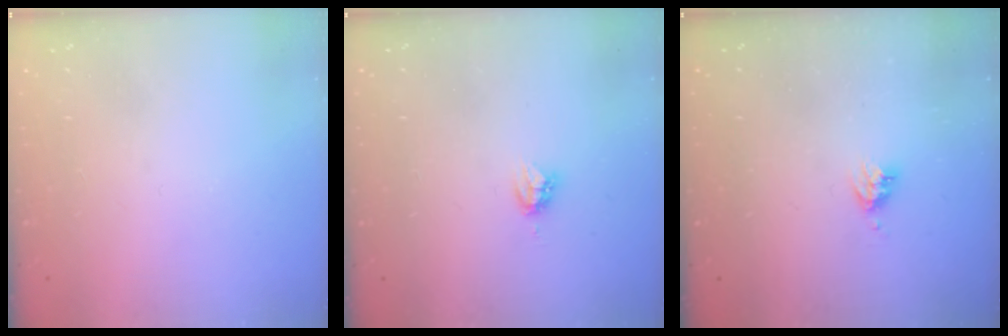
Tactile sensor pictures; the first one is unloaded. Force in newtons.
{"total": 4.1, "press": 4.0, "slide": 0.5}
{"total": 4.3, "press": 4.2, "slide": 0.5}